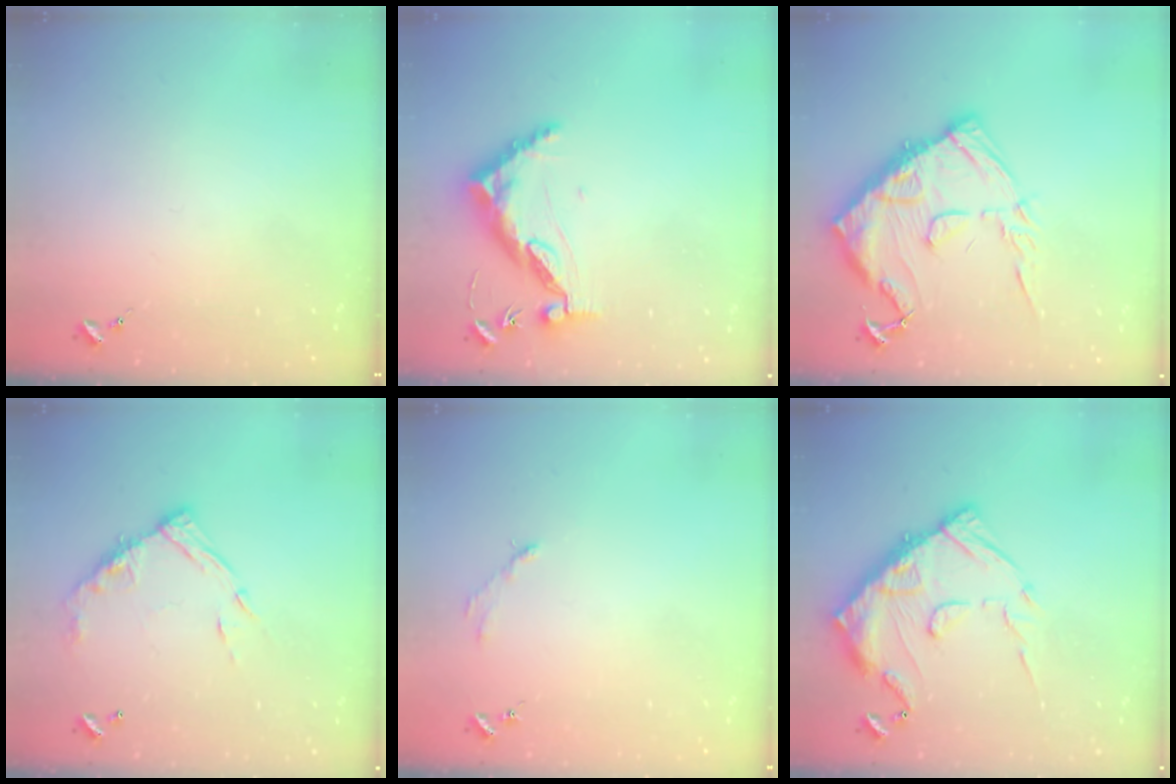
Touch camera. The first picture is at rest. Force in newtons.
{"total": 12.1, "press": 12.0, "slide": 1.2}
{"total": 18.7, "press": 18.6, "slide": 1.2}
{"total": 13.3, "press": 13.3, "slide": 1.1}
{"total": 2.8, "press": 2.8, "slide": 0.4}
{"total": 17.5, "press": 17.5, "slide": 1.6}